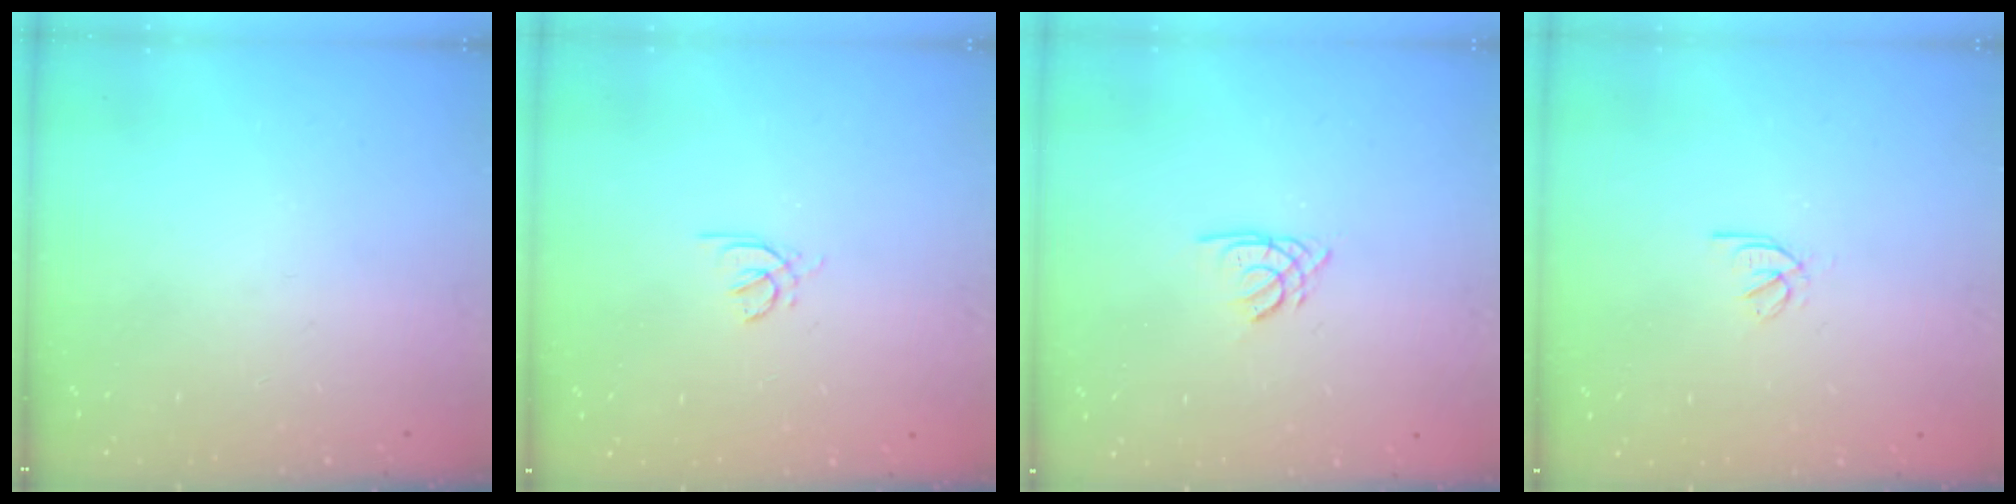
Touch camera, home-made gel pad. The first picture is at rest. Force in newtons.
{"total": 2.0, "press": 1.9, "slide": 0.5}
{"total": 2.2, "press": 2.2, "slide": 0.0}
{"total": 2.2, "press": 2.2, "slide": 0.5}